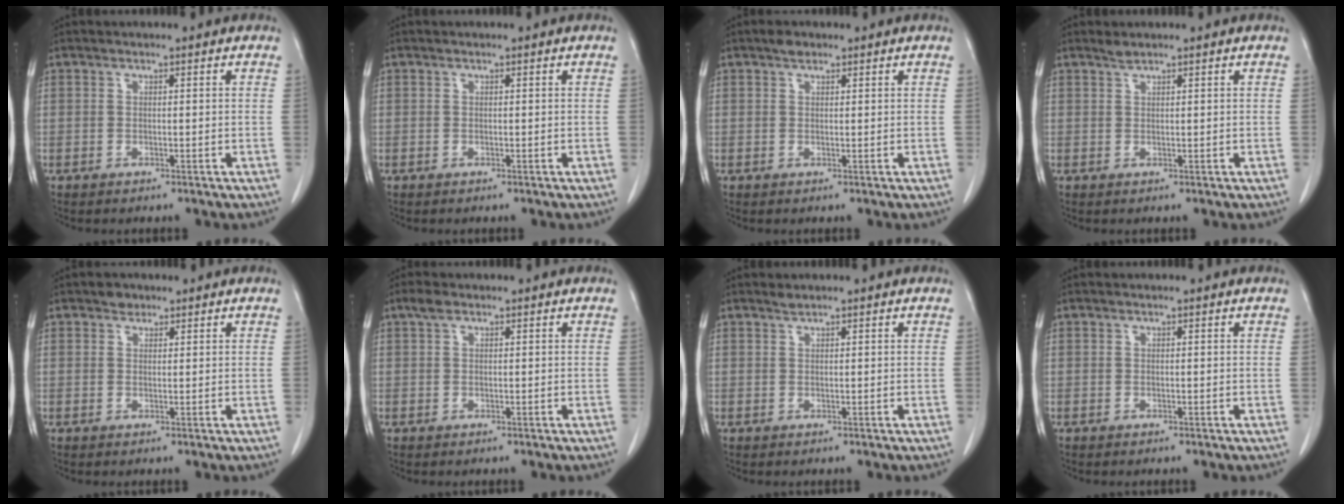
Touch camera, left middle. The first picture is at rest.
{"total": 0.0}
{"total": 1.3, "force": [0.9, 0.7, 0.6], "torque": [-0.012, 0.006, 0.014]}
{"total": 0.9, "force": [0.8, 0.0, 0.3], "torque": [-0.009, 0.002, 0.019]}
{"total": 1.4, "force": [1.0, 1.0, 0.3], "torque": [-0.003, 0.001, 0.014]}
{"total": 1.5, "force": [0.9, 0.7, 1.0], "torque": [-0.023, 0.015, 0.018]}
{"total": 0.6, "force": [0.6, 0.0, 0.1], "torque": [-0.008, 0.002, 0.013]}
{"total": 0.0}